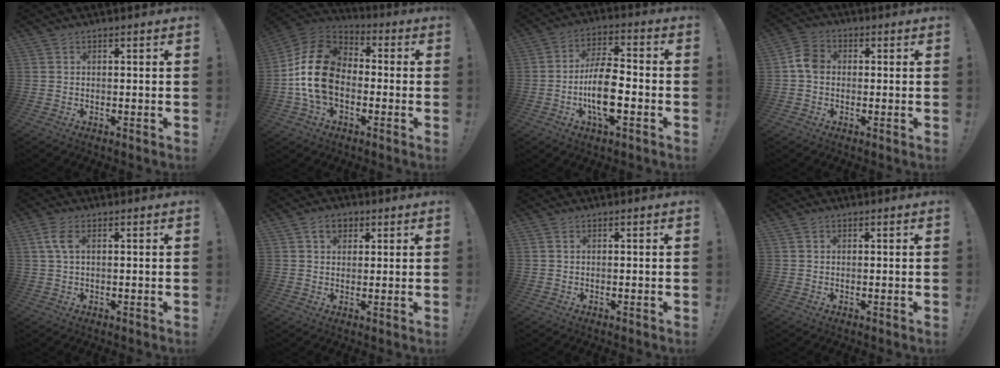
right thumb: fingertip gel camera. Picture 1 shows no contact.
{"total": 18.7, "force": [-1.7, 13.0, 13.3], "torque": [-0.249, 0.034, -0.019]}
{"total": 13.1, "force": [-4.0, 5.7, 11.0], "torque": [-0.211, 0.014, -0.073]}
{"total": 6.4, "force": [-0.3, 5.0, 4.0], "torque": [-0.073, 0.020, -0.001]}
{"total": 4.8, "force": [1.4, 2.3, 4.0], "torque": [-0.078, 0.001, 0.023]}
{"total": 5.1, "force": [2.5, 3.6, 2.6], "torque": [-0.034, -0.002, 0.044]}
{"total": 0.5, "force": [0.3, 0.2, 0.4], "torque": [-0.009, 0.002, 0.006]}
{"total": 0.7, "force": [0.3, 0.6, 0.1], "torque": [0.002, 0.000, 0.005]}